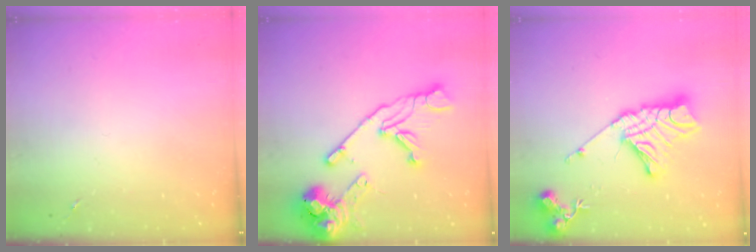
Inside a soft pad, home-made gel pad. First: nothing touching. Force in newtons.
{"total": 18.4, "press": 18.2, "slide": 2.3}
{"total": 19.1, "press": 19.0, "slide": 1.8}